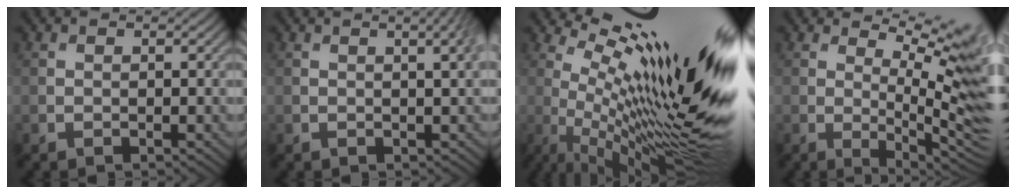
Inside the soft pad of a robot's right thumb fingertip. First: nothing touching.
{"total": 2.8, "force": [0.9, 0.6, 2.5], "torque": [-0.028, 0.010, 0.003]}
{"total": 21.0, "force": [6.1, 4.5, 19.6], "torque": [-0.273, 0.011, 0.098]}
{"total": 10.9, "force": [5.0, 2.4, 9.3], "torque": [-0.156, 0.002, 0.077]}